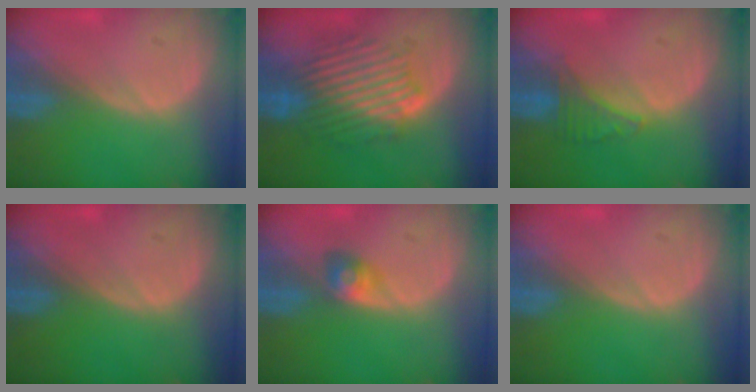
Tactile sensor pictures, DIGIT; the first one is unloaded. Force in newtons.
{"total": 8.9, "press": 8.6, "slide": 2.3}
{"total": 3.2, "press": 3.2, "slide": 0.2}
{"total": 0.0}
{"total": 2.9, "press": 2.6, "slide": 1.1}
{"total": 0.0}